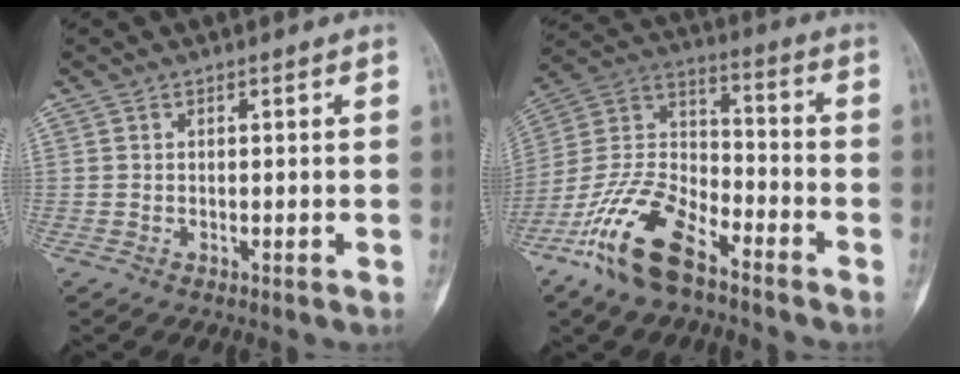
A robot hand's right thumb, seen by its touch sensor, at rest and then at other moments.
{"total": 16.9, "force": [-10.9, 7.3, 10.7], "torque": [-0.210, 0.062, -0.213]}